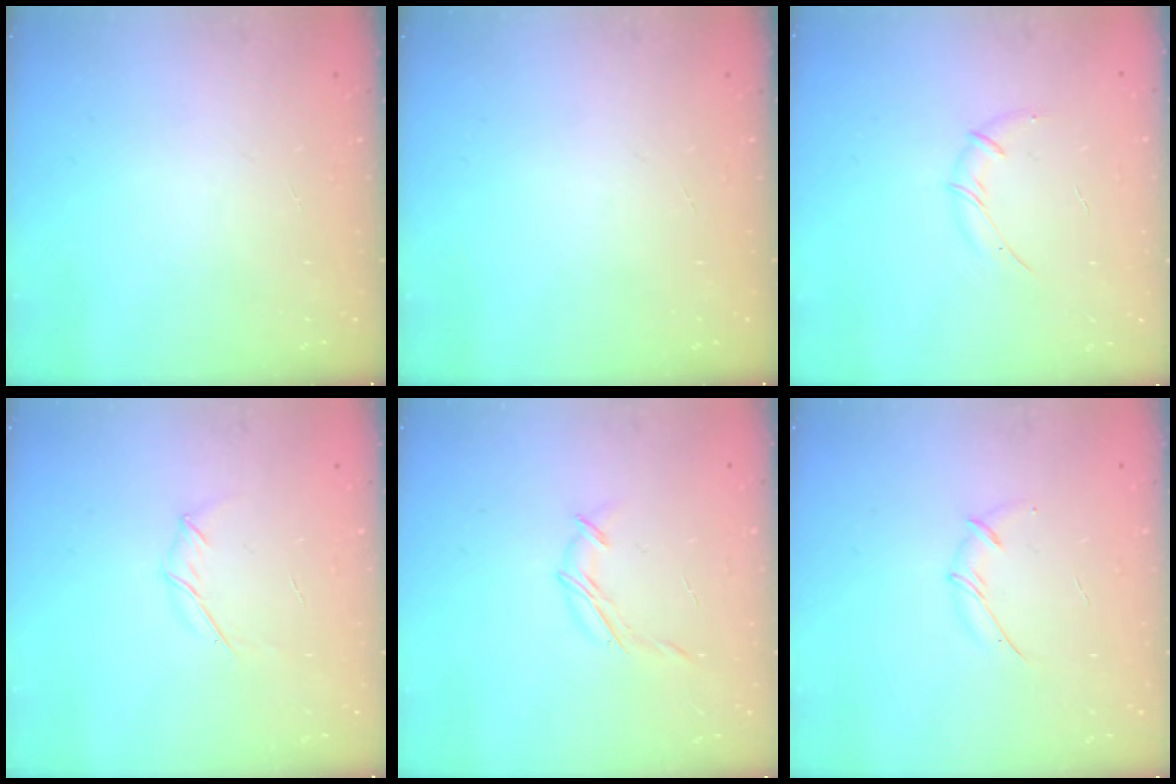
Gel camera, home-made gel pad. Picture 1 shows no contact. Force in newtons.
{"total": 0.0}
{"total": 5.6, "press": 5.4, "slide": 1.5}
{"total": 3.7, "press": 3.6, "slide": 1.0}
{"total": 6.4, "press": 6.3, "slide": 0.9}
{"total": 5.2, "press": 5.1, "slide": 0.6}